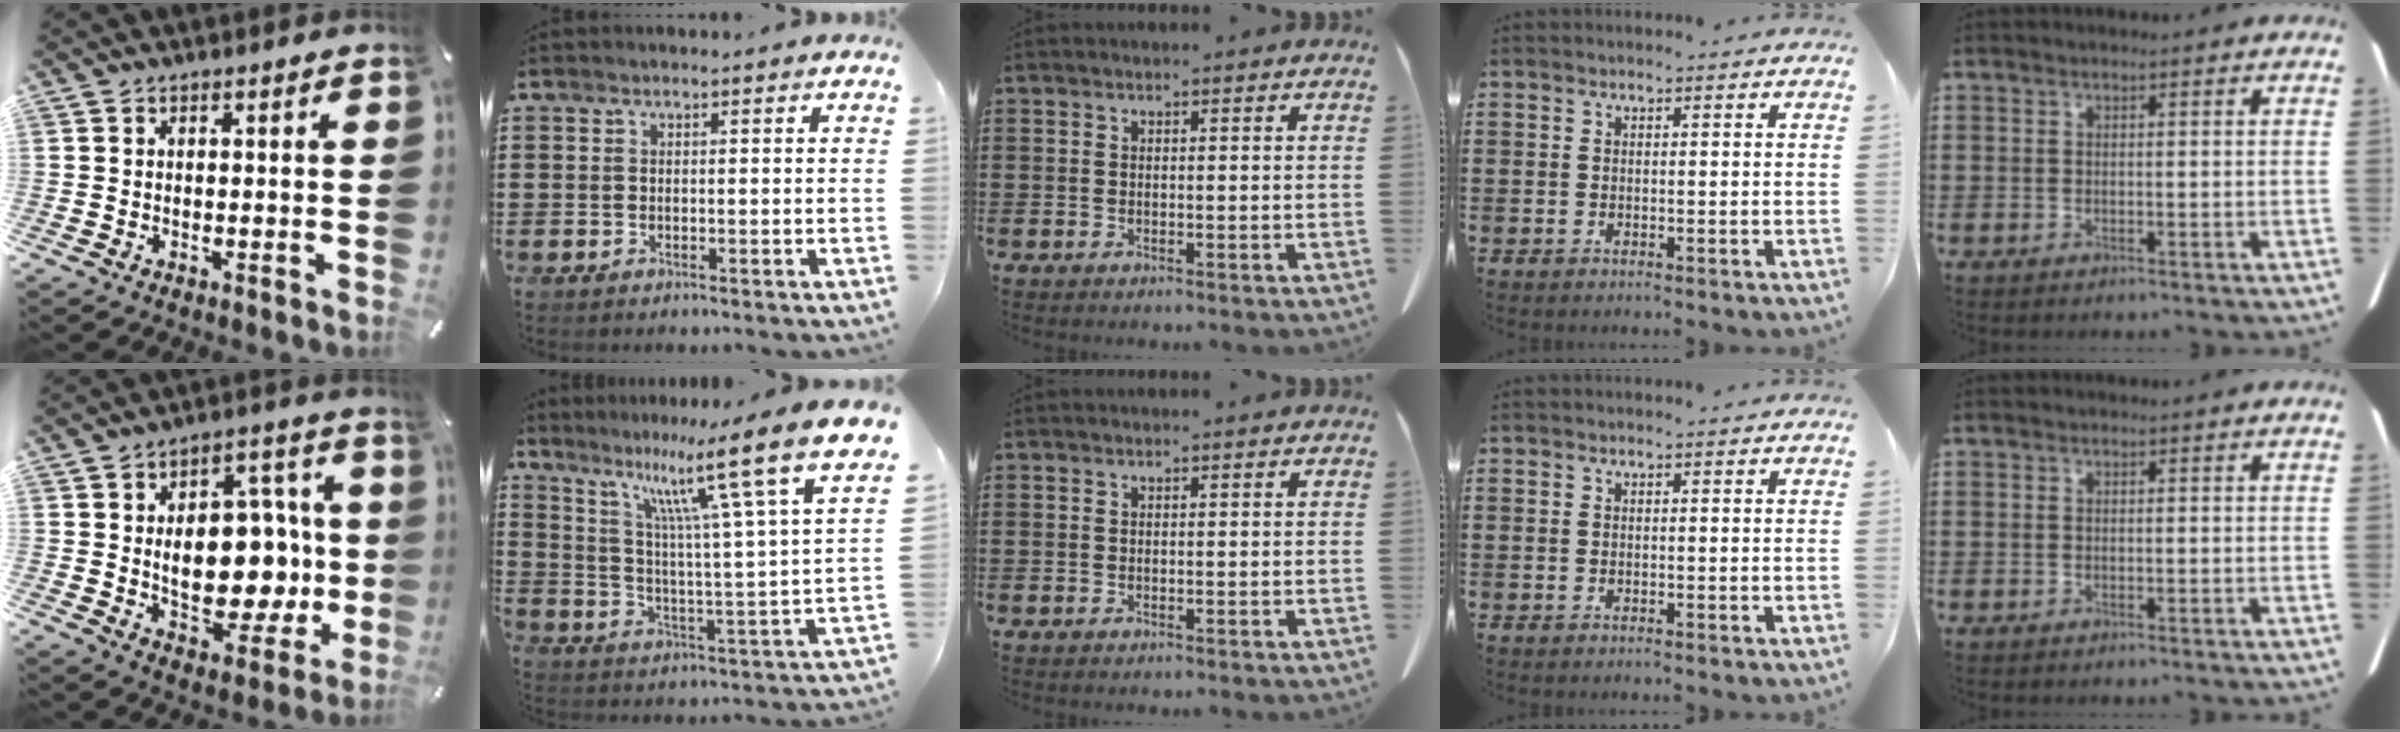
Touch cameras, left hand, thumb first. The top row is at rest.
{"thumb": {"total": 17.4, "force": [0.1, 11.3, 13.3], "torque": [-0.180, -0.004, 0.007]}, "index": {"total": 13.7, "force": [9.8, 0.6, 9.5], "torque": [-0.184, -0.072, 0.151]}}